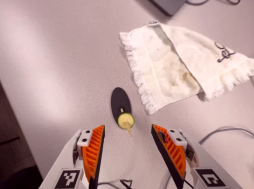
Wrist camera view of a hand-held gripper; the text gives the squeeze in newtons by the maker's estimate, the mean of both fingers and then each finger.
{"total": 0.0}